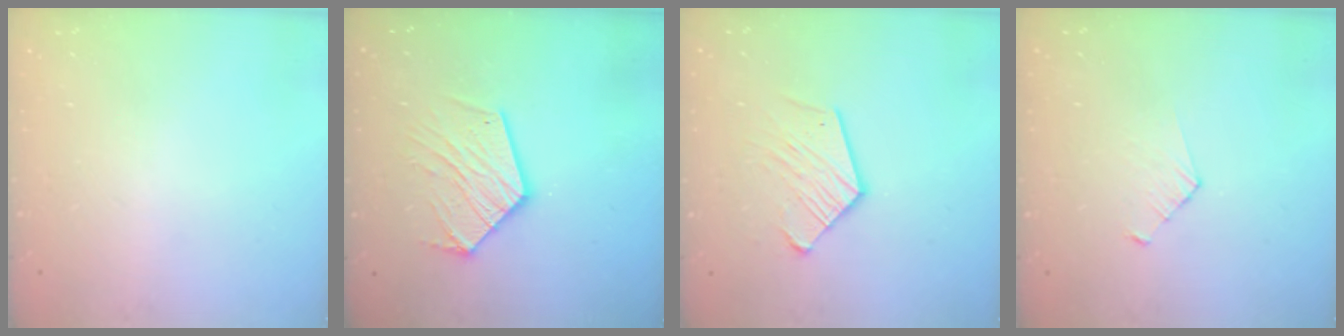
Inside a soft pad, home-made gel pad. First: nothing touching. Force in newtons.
{"total": 14.2, "press": 14.1, "slide": 1.2}
{"total": 10.3, "press": 10.2, "slide": 0.7}
{"total": 2.8, "press": 2.7, "slide": 0.3}